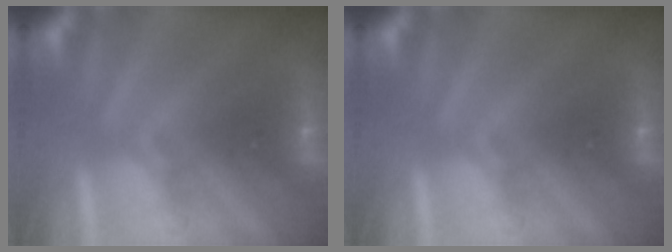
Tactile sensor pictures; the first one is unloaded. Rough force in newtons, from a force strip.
{"total": 0.0}